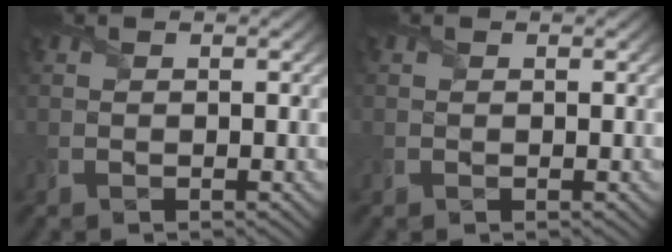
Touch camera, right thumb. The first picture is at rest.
{"total": 0.0}